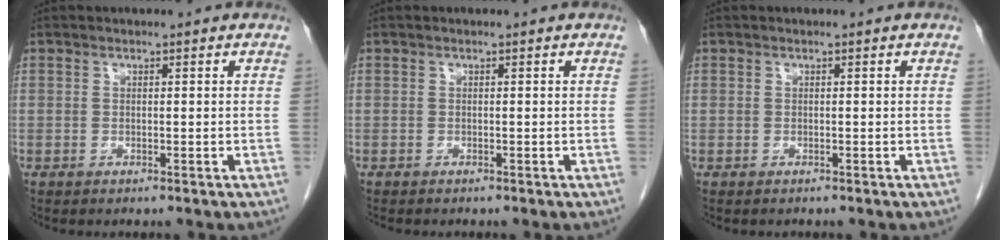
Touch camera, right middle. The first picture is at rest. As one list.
[{"total": 0.7, "force": [-0.7, 0.0, 0.3], "torque": [-0.011, -0.004, -0.010]}, {"total": 0.0}]